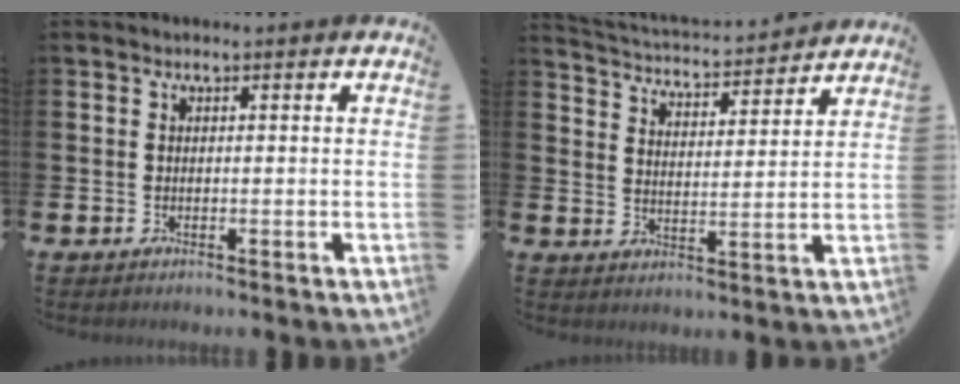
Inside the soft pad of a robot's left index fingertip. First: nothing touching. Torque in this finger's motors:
{"motor_torque": [0.24, -0.24, 0.21, 0.00]}